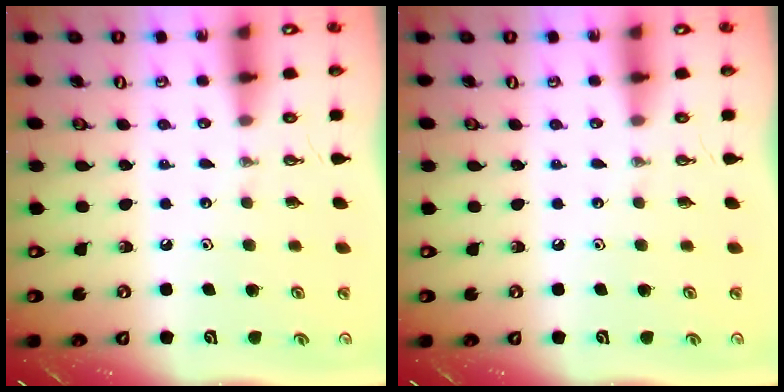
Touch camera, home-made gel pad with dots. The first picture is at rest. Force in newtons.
{"total": 0.0}